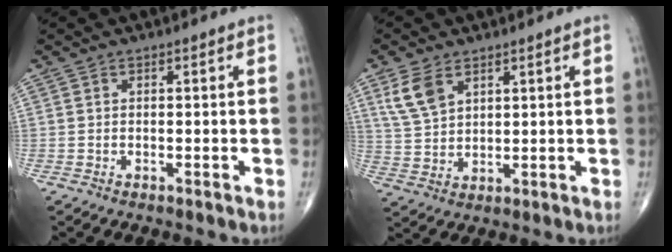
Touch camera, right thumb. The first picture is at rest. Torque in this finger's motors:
{"motor_torque": [-0.41, 0.43, 0.06, 0.01, 0.08]}